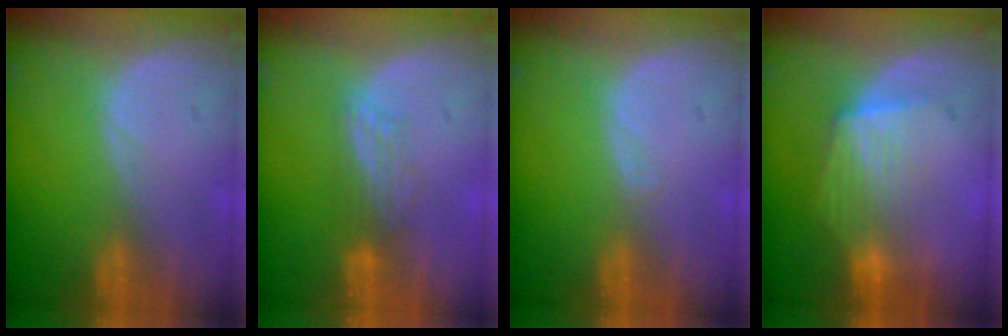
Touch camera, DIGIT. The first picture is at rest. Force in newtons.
{"total": 2.8, "press": 2.7, "slide": 0.6}
{"total": 0.6, "press": 0.4, "slide": 0.4}
{"total": 7.0, "press": 6.5, "slide": 2.5}